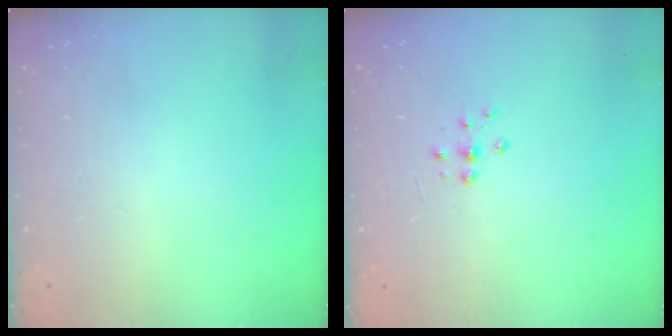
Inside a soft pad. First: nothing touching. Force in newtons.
{"total": 5.7, "press": 5.7, "slide": 0.6}